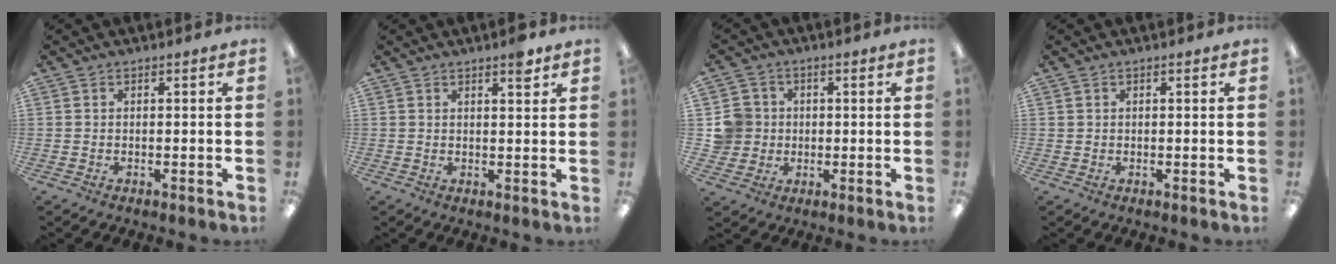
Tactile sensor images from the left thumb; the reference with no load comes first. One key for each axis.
{"total": 3.6, "fx": 2.6, "fy": 0.9, "fz": 2.3, "tx": -0.027, "ty": -0.012, "tz": 0.040}
{"total": 7.1, "fx": 0.6, "fy": 7.0, "fz": 1.3, "tx": -0.036, "ty": 0.011, "tz": 0.017}
{"total": 0.7, "fx": 0.3, "fy": 0.6, "fz": 0.0, "tx": 0.000, "ty": 0.004, "tz": 0.005}